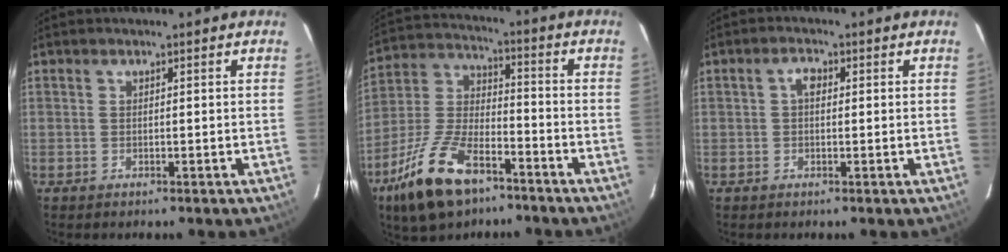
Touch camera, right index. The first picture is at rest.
{"total": 17.2, "force": [-10.5, 7.8, 11.1], "torque": [-0.243, -0.005, -0.195]}
{"total": 2.1, "force": [0.2, 1.3, 1.6], "torque": [-0.028, 0.009, 0.002]}